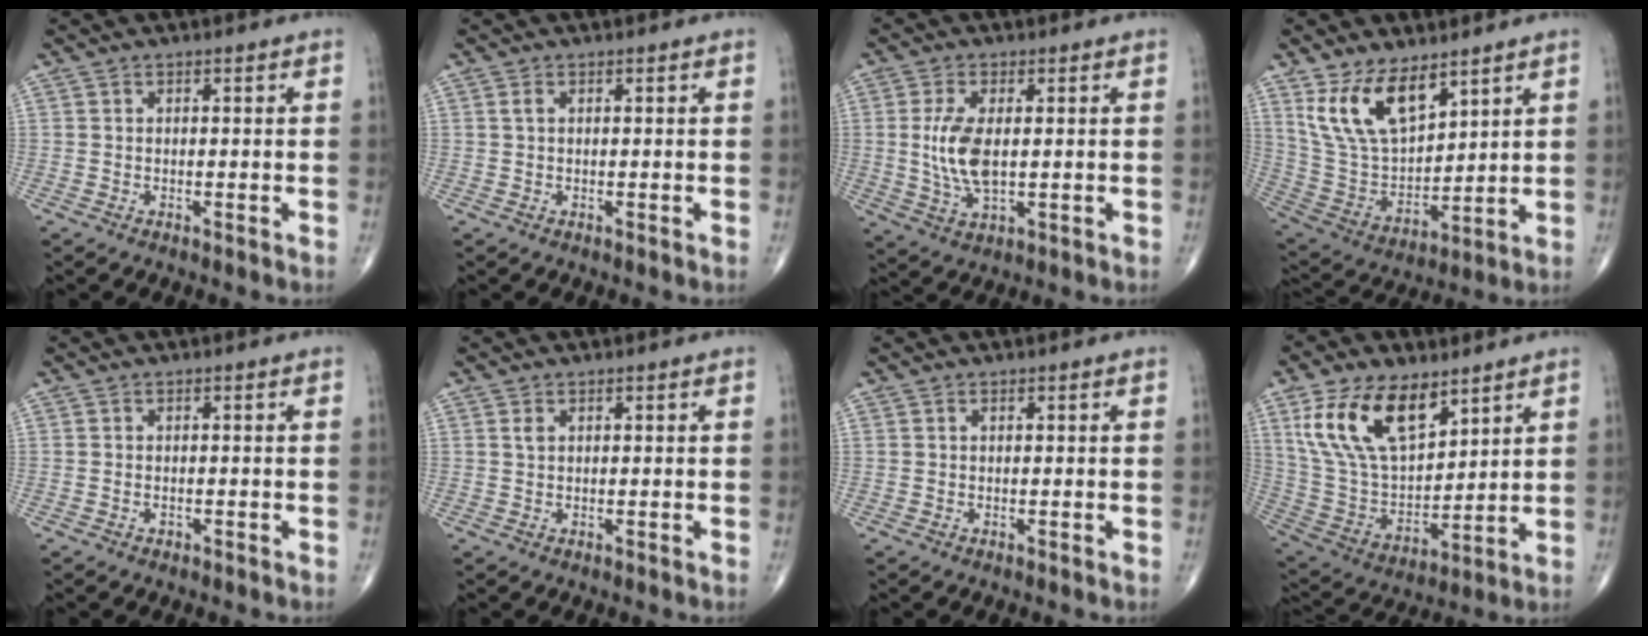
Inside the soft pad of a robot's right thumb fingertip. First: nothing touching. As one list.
[{"total": 0.7, "force": [0.2, 0.3, 0.6], "torque": [-0.015, 0.003, 0.003]}, {"total": 8.2, "force": [0.5, 3.8, 7.3], "torque": [-0.155, -0.010, 0.015]}, {"total": 14.4, "force": [8.5, 7.1, 9.2], "torque": [-0.152, -0.037, 0.185]}, {"total": 0.6, "force": [-0.3, 0.4, 0.3], "torque": [-0.007, 0.003, -0.003]}, {"total": 1.0, "force": [0.4, 0.6, 0.7], "torque": [-0.014, 0.003, 0.010]}, {"total": 0.0}, {"total": 18.3, "force": [9.7, 9.5, 12.3], "torque": [-0.207, -0.036, 0.195]}]